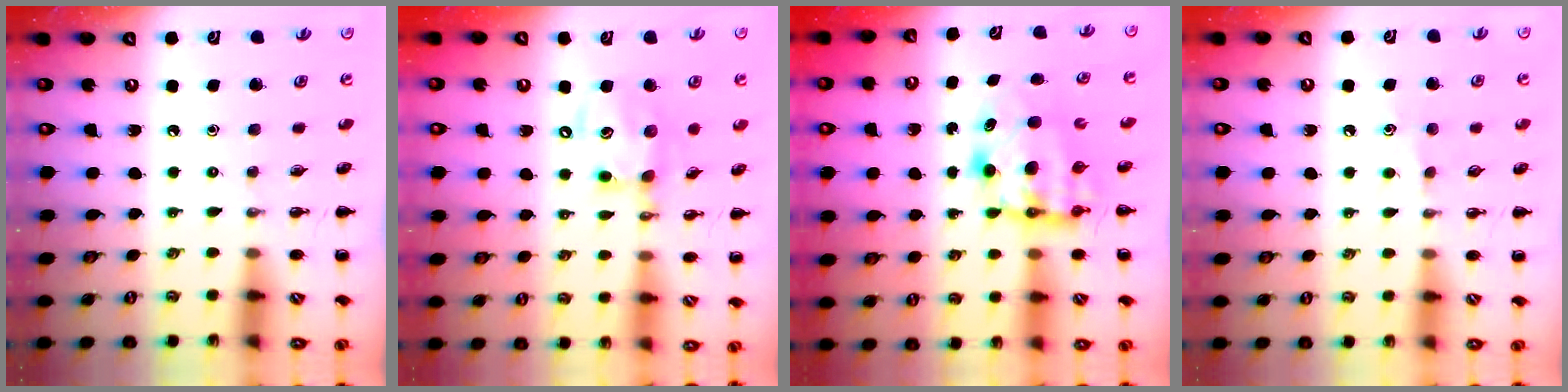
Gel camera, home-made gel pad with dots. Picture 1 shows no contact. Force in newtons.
{"total": 13.0, "press": 12.8, "slide": 2.2}
{"total": 6.5, "press": 6.4, "slide": 1.3}
{"total": 4.6, "press": 4.4, "slide": 1.4}